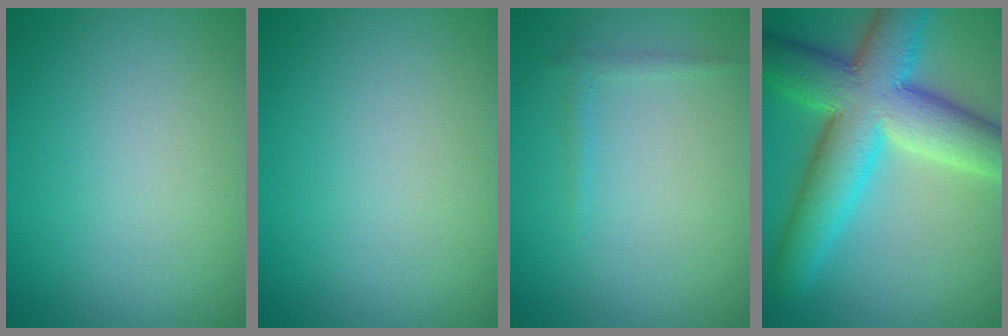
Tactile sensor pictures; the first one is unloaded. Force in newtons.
{"total": 0.0}
{"total": 0.9, "press": 0.9, "slide": 0.1}
{"total": 10.8, "press": 10.8, "slide": 0.4}